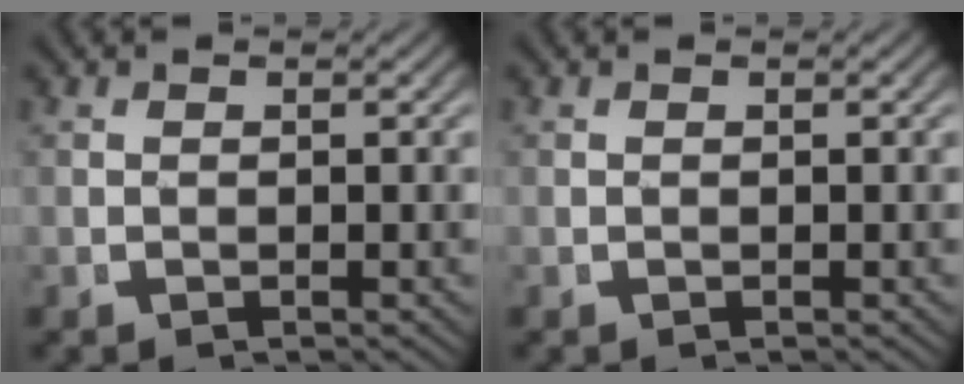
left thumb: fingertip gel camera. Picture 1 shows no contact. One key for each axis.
{"total": 0.0}